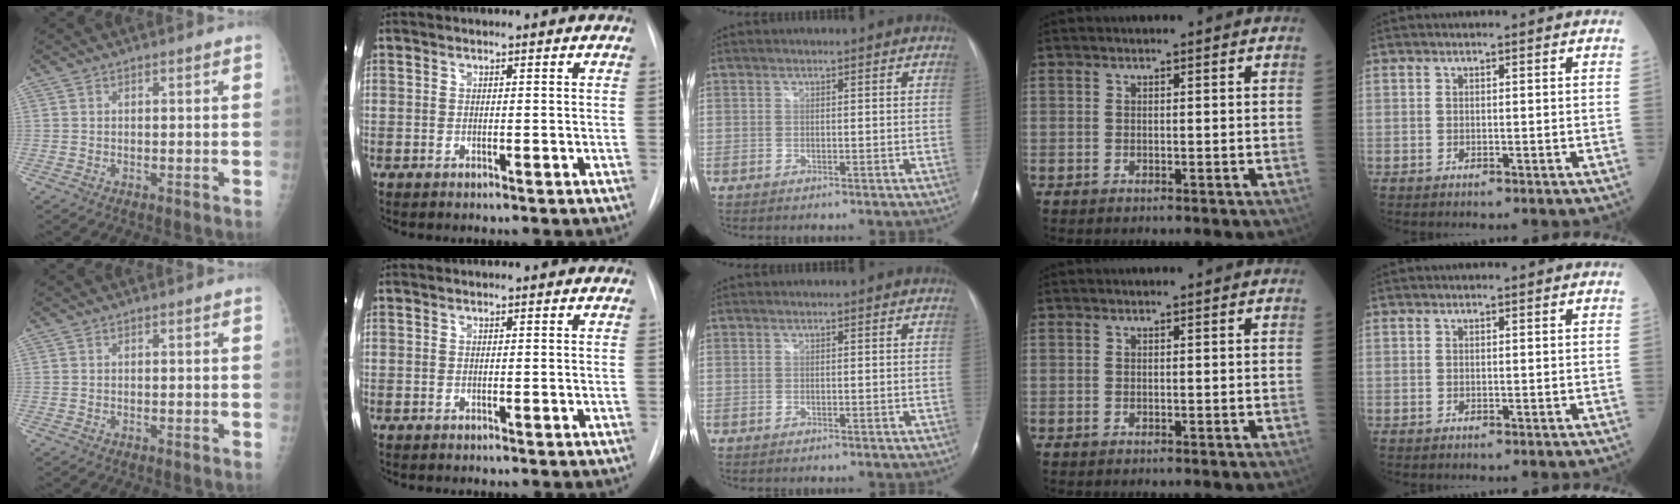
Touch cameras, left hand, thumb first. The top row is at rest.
{}